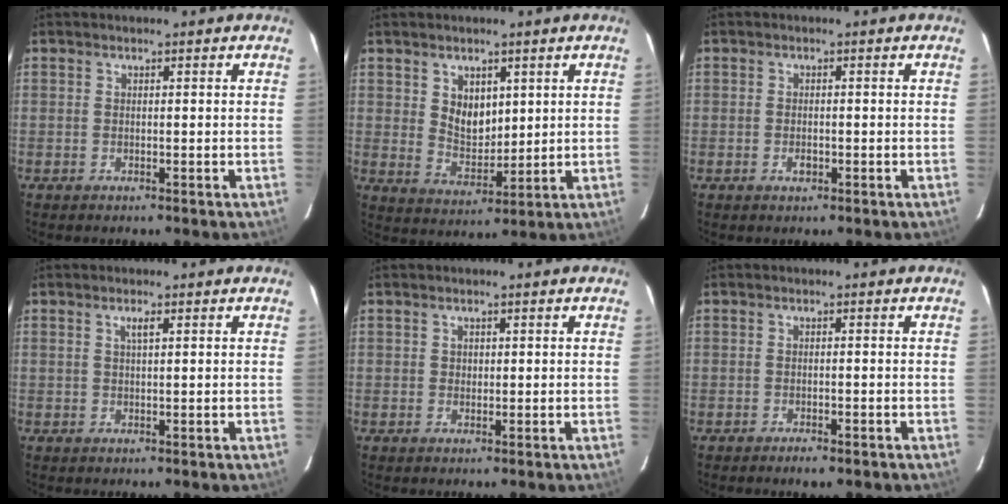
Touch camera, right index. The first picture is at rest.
{"total": 6.5, "force": [2.5, 4.6, 3.9], "torque": [-0.063, -0.001, 0.054]}
{"total": 1.7, "force": [-0.8, 1.1, 1.0], "torque": [-0.020, 0.001, -0.013]}
{"total": 1.4, "force": [0.6, 0.2, 1.2], "torque": [-0.020, 0.003, 0.010]}
{"total": 1.0, "force": [0.1, 1.0, 0.2], "torque": [0.002, 0.003, 0.001]}
{"total": 2.9, "force": [-2.2, 1.0, 1.7], "torque": [-0.038, -0.006, -0.034]}